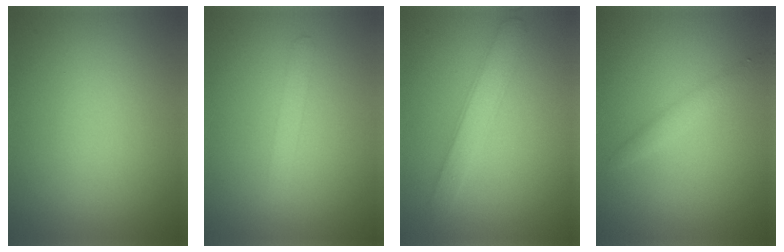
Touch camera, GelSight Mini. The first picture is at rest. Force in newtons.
{"total": 1.2, "press": 1.2, "slide": 0.1}
{"total": 2.8, "press": 2.8, "slide": 0.2}
{"total": 1.6, "press": 1.6, "slide": 0.0}